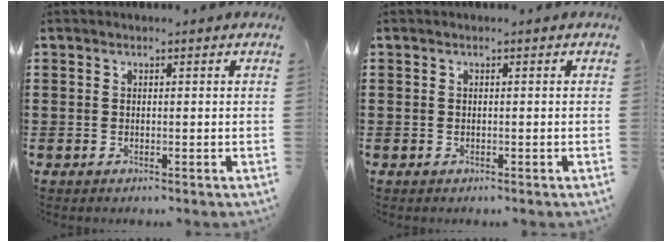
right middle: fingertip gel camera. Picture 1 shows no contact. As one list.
[{"total": 0.0}]